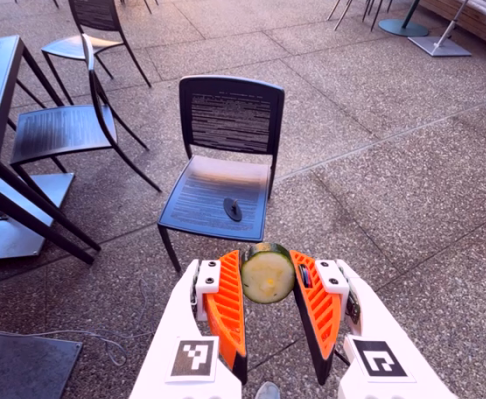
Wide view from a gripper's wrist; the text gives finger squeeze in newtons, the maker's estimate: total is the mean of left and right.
{"total": 9.4, "left": 8.9, "right": 10.0}